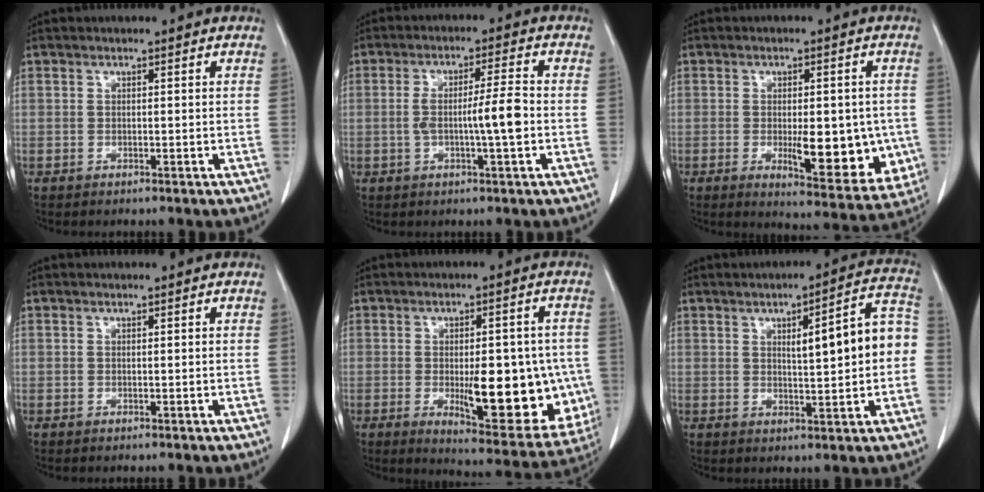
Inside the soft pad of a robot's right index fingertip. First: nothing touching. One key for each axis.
{"total": 6.6, "fx": -1.0, "fy": 0.0, "fz": 6.5, "tx": -0.118, "ty": 0.005, "tz": -0.017}
{"total": 12.6, "fx": -2.3, "fy": 4.4, "fz": 11.6, "tx": -0.139, "ty": -0.014, "tz": -0.018}
{"total": 0.0}
{"total": 17.2, "fx": -2.8, "fy": 5.8, "fz": 16.0, "tx": -0.169, "ty": -0.003, "tz": -0.014}
{"total": 10.3, "fx": 0.7, "fy": 1.5, "fz": 10.2, "tx": -0.135, "ty": 0.030, "tz": 0.012}